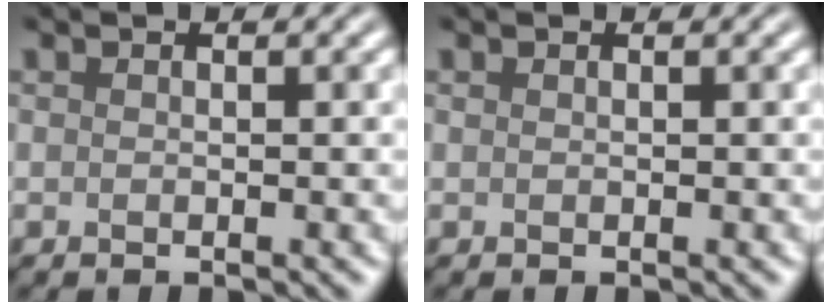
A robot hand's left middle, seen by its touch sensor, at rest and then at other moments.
{"total": 0.0}